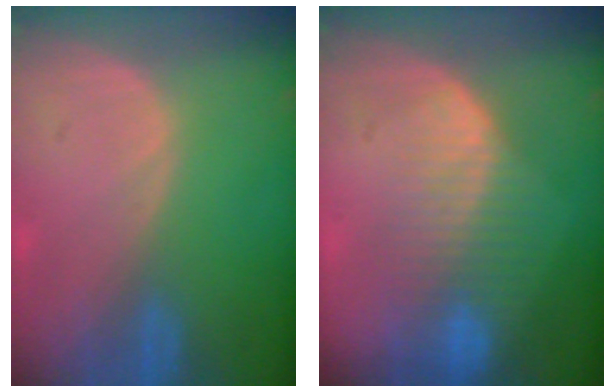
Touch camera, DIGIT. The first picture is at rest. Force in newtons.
{"total": 8.5, "press": 7.2, "slide": 4.5}